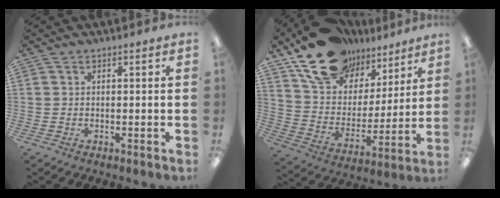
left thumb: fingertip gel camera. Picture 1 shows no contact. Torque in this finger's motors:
{"motor_torque": [0.54, 0.53, 1.38, -1.39, 0.16]}